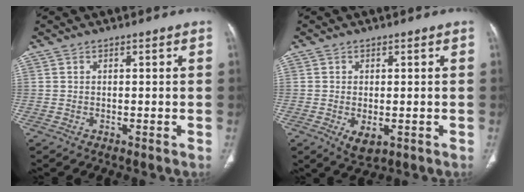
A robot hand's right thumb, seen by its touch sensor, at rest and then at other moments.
{"total": 3.8, "force": [-1.2, 1.9, 3.1], "torque": [-0.052, -0.010, -0.009]}